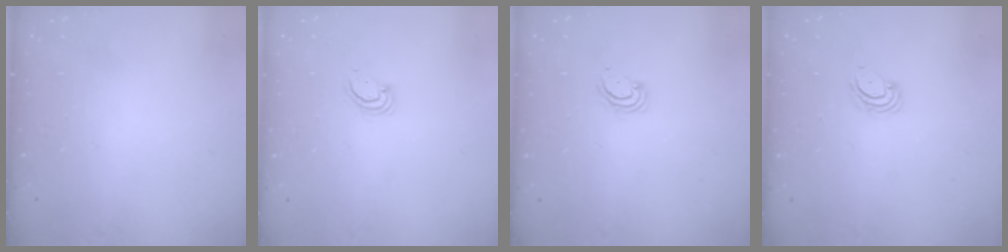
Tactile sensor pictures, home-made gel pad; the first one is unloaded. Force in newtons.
{"total": 3.7, "press": 3.7, "slide": 0.3}
{"total": 2.9, "press": 2.9, "slide": 0.3}
{"total": 5.0, "press": 4.9, "slide": 0.4}